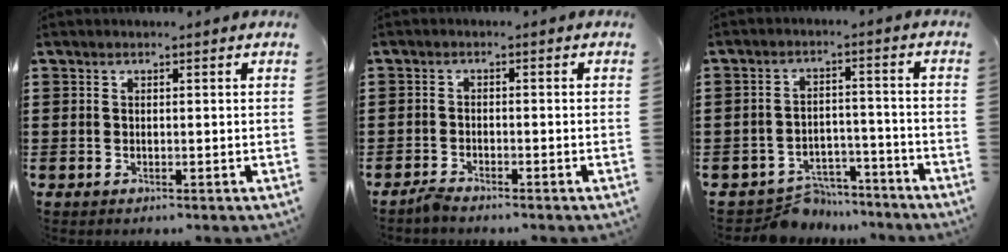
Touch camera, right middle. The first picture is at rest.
{"total": 1.6, "force": [-1.5, 0.1, 0.5], "torque": [-0.013, 0.000, -0.028]}
{"total": 5.6, "force": [-5.5, 1.3, 0.4], "torque": [-0.005, 0.015, -0.109]}